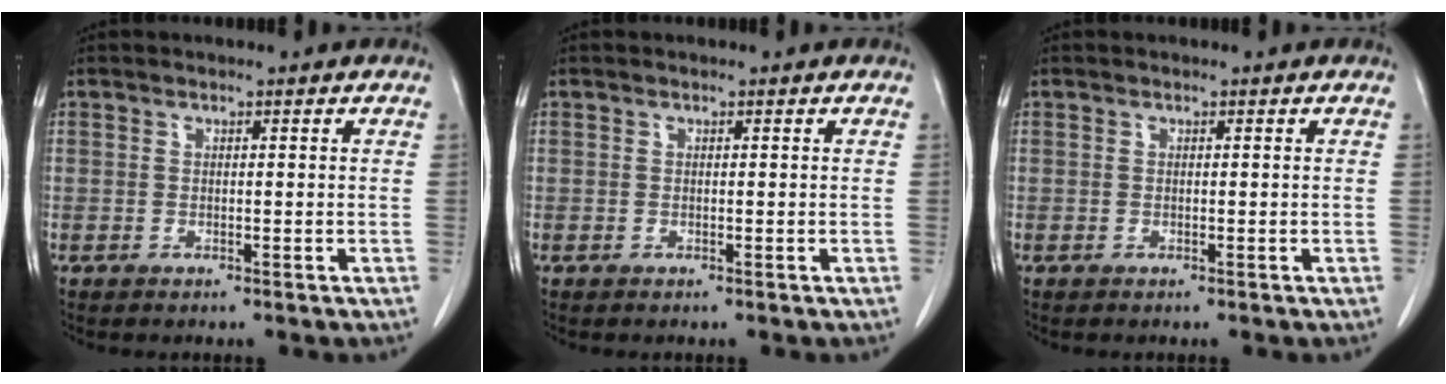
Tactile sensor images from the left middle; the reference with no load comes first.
{"total": 0.0}
{"total": 0.0}